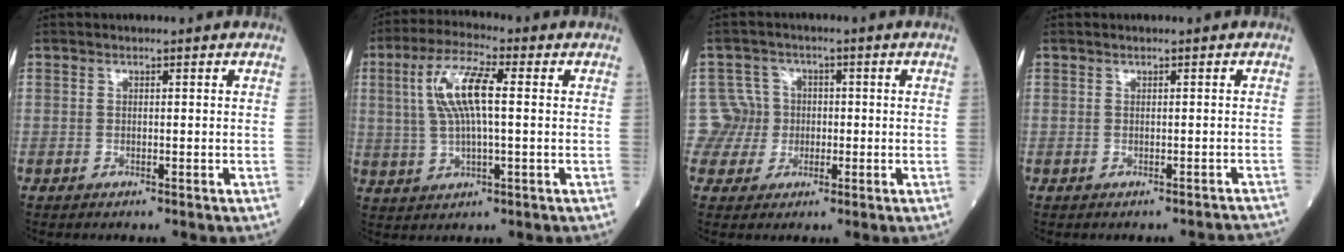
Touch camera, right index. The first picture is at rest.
{"total": 9.2, "force": [1.7, 1.8, 8.8], "torque": [-0.187, 0.014, 0.036]}
{"total": 4.8, "force": [-0.3, 4.7, -0.5], "torque": [0.024, 0.014, -0.007]}
{"total": 2.9, "force": [-2.8, 0.1, 0.6], "torque": [-0.002, -0.011, -0.022]}